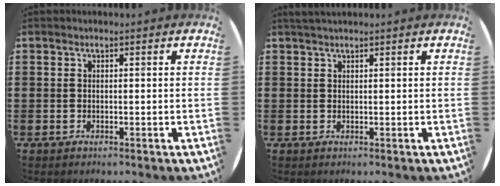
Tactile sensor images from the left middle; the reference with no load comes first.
{"total": 0.8, "force": [0.7, -0.1, 0.2], "torque": [-0.003, 0.000, 0.015]}